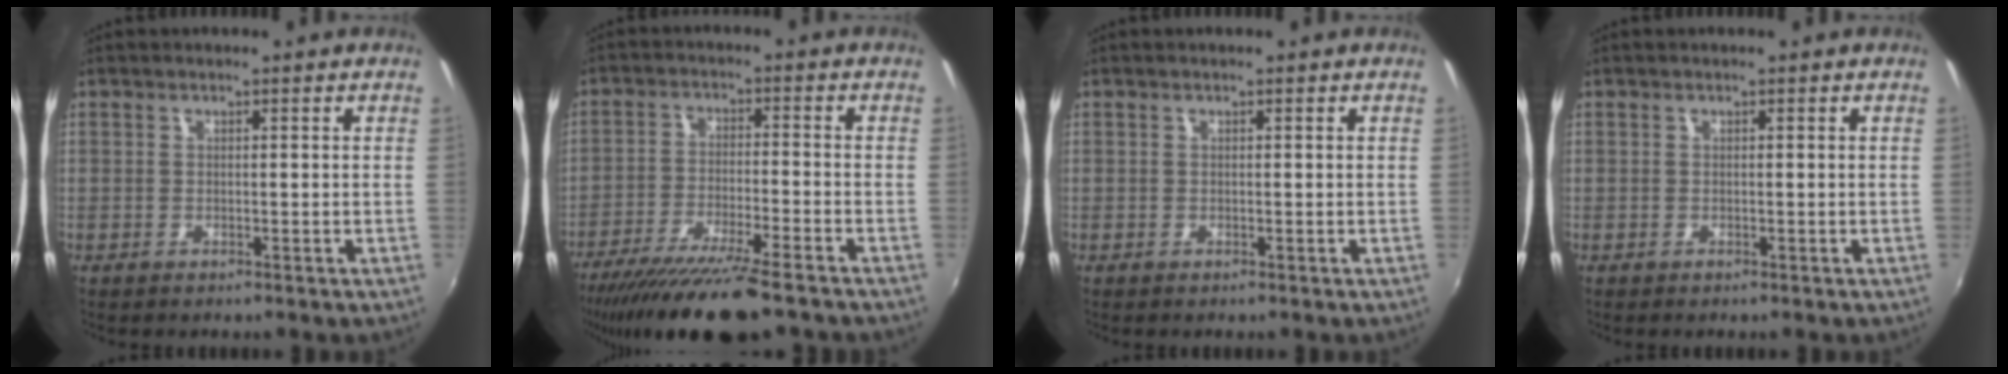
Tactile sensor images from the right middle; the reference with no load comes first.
{"total": 16.1, "force": [-13.0, 1.8, 9.3], "torque": [-0.186, -0.041, -0.217]}
{"total": 0.0}
{"total": 0.0}